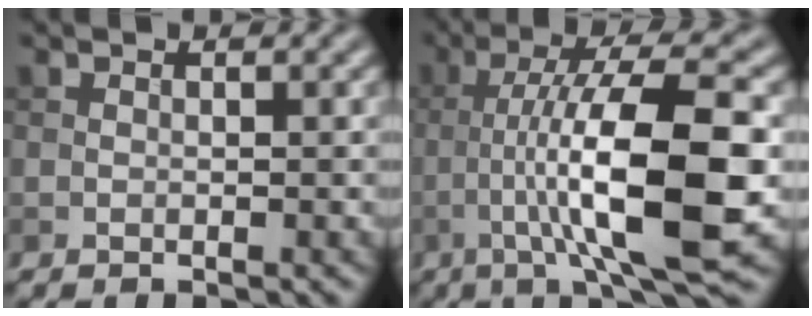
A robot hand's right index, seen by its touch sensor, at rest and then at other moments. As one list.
[{"total": 11.5, "force": [-2.5, 2.1, 11.0], "torque": [-0.171, 0.017, -0.044]}]